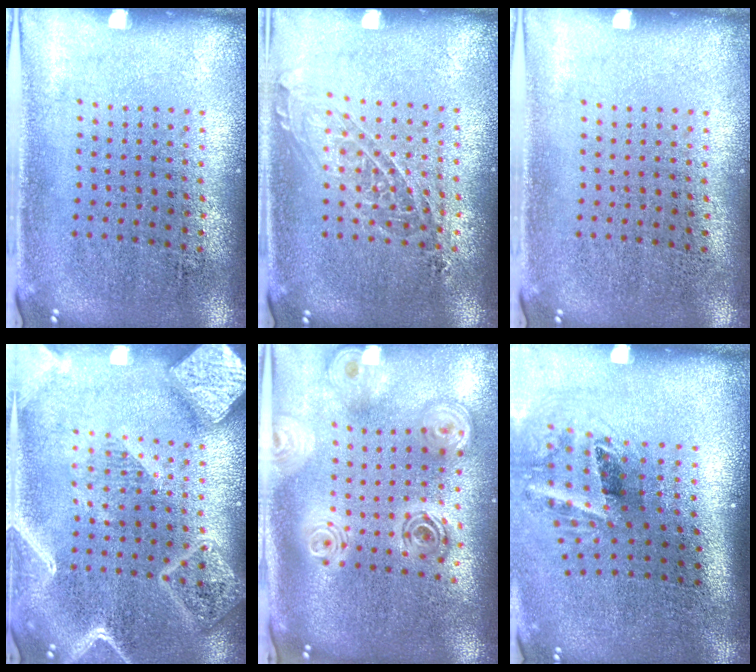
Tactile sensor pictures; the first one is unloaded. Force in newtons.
{"total": 1.3, "press": 1.1, "slide": 0.5}
{"total": 0.0}
{"total": 3.2, "press": 3.2, "slide": 0.4}
{"total": 2.5, "press": 1.9, "slide": 1.6}
{"total": 2.2, "press": 1.3, "slide": 1.7}